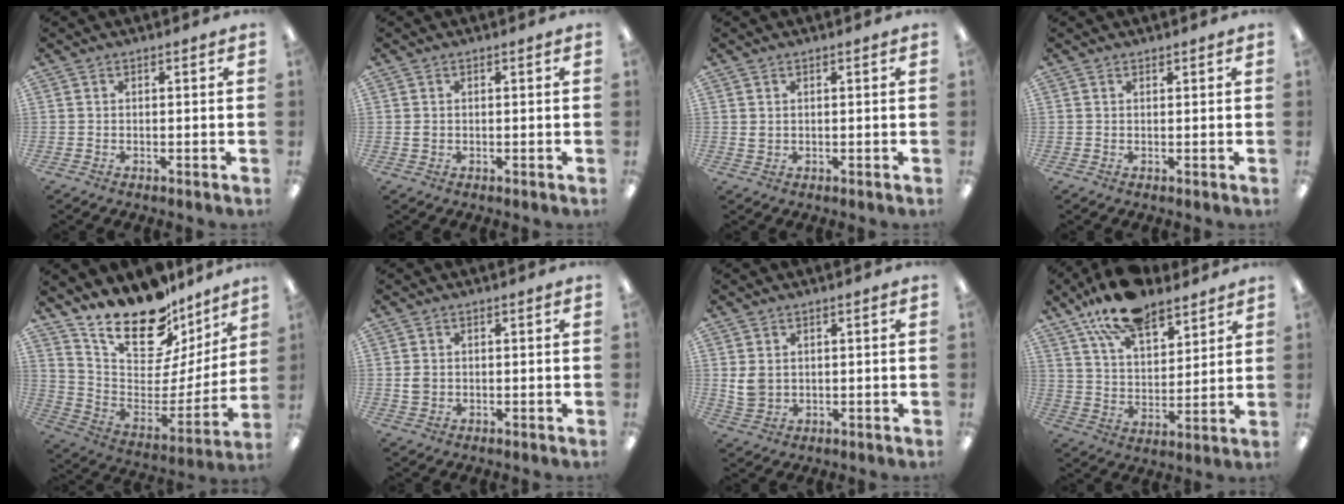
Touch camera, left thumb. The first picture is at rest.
{"total": 1.0, "force": [0.2, 0.8, 0.5], "torque": [-0.011, 0.004, 0.002]}
{"total": 1.2, "force": [0.5, 0.8, 0.6], "torque": [-0.014, 0.003, 0.009]}
{"total": 0.6, "force": [0.6, 0.2, 0.1], "torque": [-0.002, 0.000, 0.011]}
{"total": 21.1, "force": [17.0, 8.9, 8.6], "torque": [-0.149, -0.128, 0.301]}
{"total": 2.3, "force": [0.2, 1.9, 1.2], "torque": [-0.015, 0.001, 0.001]}
{"total": 4.7, "force": [1.3, 3.7, 2.6], "torque": [-0.049, 0.000, 0.025]}
{"total": 15.4, "force": [11.6, 6.8, 7.4], "torque": [-0.137, -0.056, 0.211]}